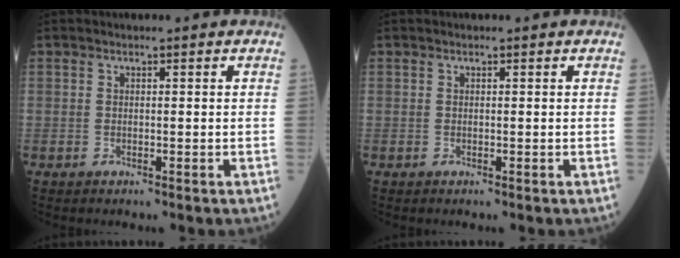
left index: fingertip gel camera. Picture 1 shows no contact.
{"total": 0.0}